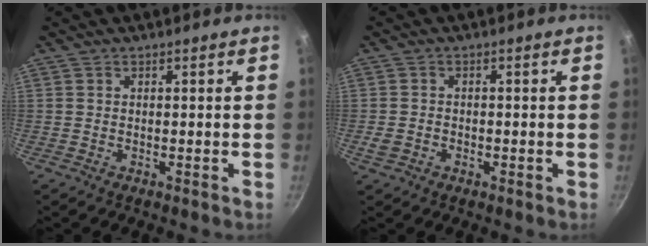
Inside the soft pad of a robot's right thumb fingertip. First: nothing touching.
{"total": 2.9, "force": [-1.0, 2.2, 1.6], "torque": [-0.032, 0.004, -0.018]}